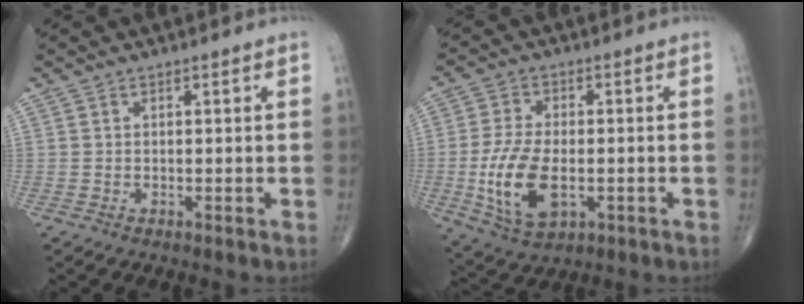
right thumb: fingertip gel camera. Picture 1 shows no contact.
{"total": 12.2, "force": [-2.4, 6.5, 10.0], "torque": [-0.200, -0.004, -0.035]}